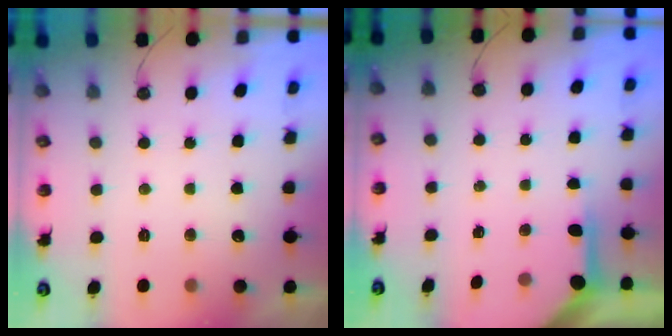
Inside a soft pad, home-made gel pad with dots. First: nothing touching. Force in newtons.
{"total": 3.9, "press": 3.9, "slide": 0.5}